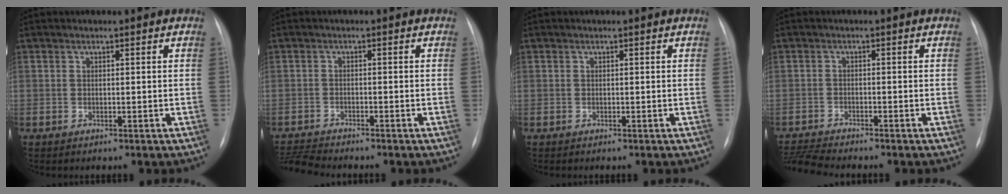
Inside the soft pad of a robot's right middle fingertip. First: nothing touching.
{"total": 4.4, "force": [-4.3, -0.6, 0.7], "torque": [-0.016, -0.021, -0.075]}
{"total": 0.0}
{"total": 5.8, "force": [-5.5, -0.6, 1.6], "torque": [-0.035, -0.019, -0.094]}